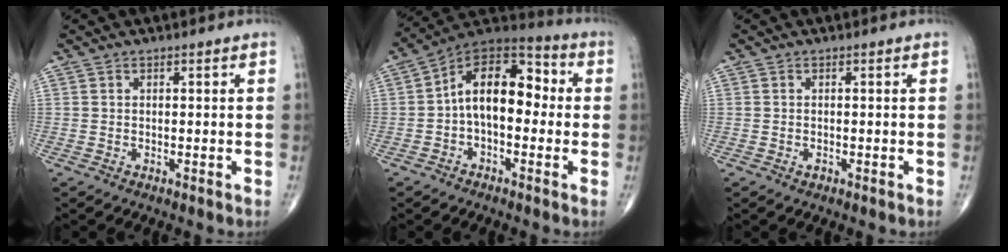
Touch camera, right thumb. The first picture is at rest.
{"total": 14.1, "force": [-0.2, 8.3, 11.4], "torque": [-0.149, 0.048, -0.019]}
{"total": 0.8, "force": [-0.3, 0.5, 0.5], "torque": [-0.007, 0.001, -0.005]}